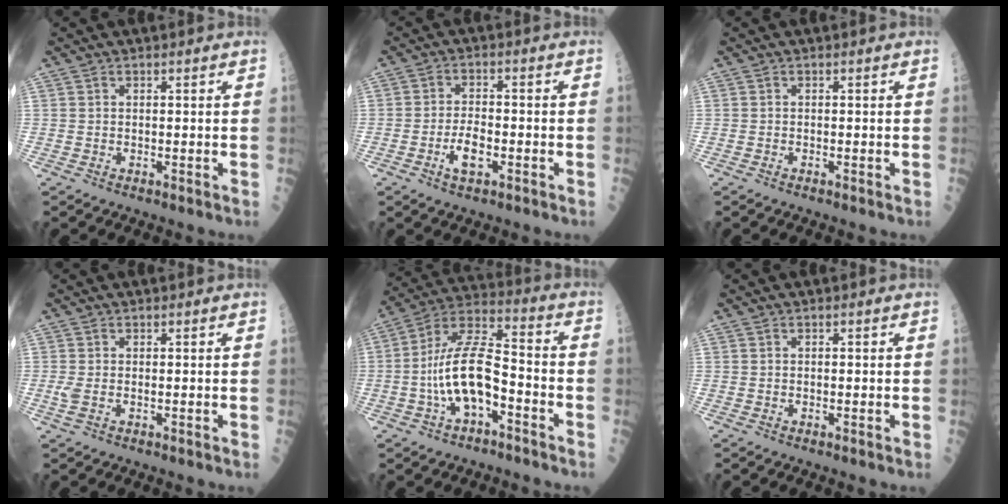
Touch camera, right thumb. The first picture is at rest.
{"total": 4.9, "force": [-1.8, 2.1, 4.0], "torque": [-0.071, 0.011, -0.031]}
{"total": 0.0}
{"total": 1.8, "force": [-0.3, 0.7, 1.6], "torque": [-0.051, -0.006, -0.004]}
{"total": 14.0, "force": [-3.9, 6.0, 12.0], "torque": [-0.231, 0.053, -0.070]}
{"total": 0.0}